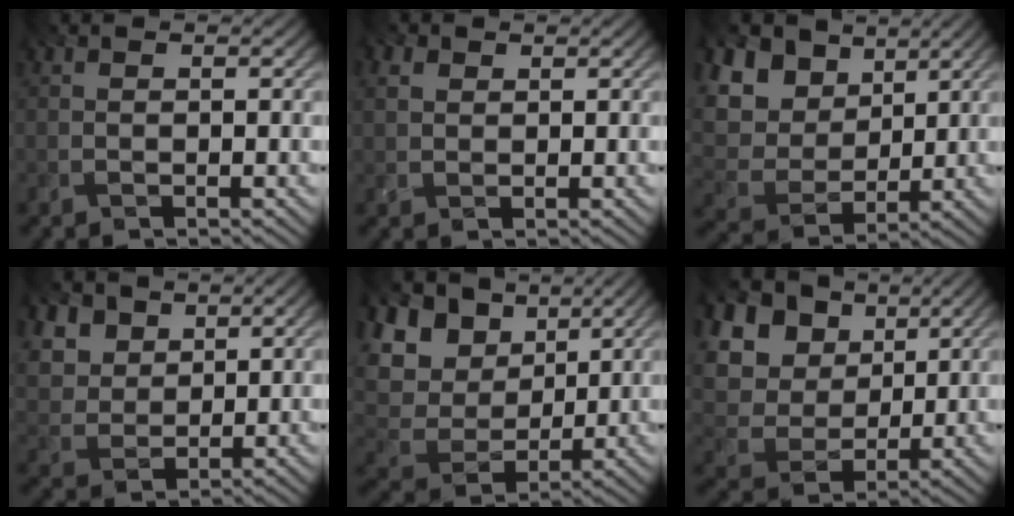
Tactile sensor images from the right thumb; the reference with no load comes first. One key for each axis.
{"total": 2.1, "fx": 0.9, "fy": 1.7, "fz": 0.9, "tx": -0.026, "ty": -0.004, "tz": 0.027}
{"total": 11.4, "fx": 4.0, "fy": 9.0, "fz": 5.7, "tx": -0.195, "ty": 0.033, "tz": 0.086}
{"total": 6.8, "fx": 3.5, "fy": 5.1, "fz": 2.9, "tx": -0.109, "ty": -0.011, "tz": 0.080}
{"total": 12.9, "fx": 4.1, "fy": 10.2, "fz": 6.7, "tx": -0.216, "ty": 0.031, "tz": 0.094}
{"total": 13.8, "fx": 4.5, "fy": 11.3, "fz": 6.5, "tx": -0.232, "ty": 0.043, "tz": 0.110}